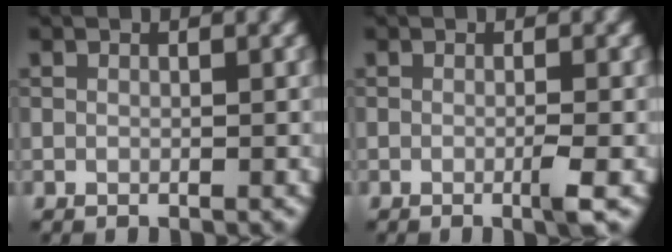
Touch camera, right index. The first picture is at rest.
{"total": 1.7, "force": [-0.5, 0.2, 1.6], "torque": [-0.026, -0.002, -0.013]}